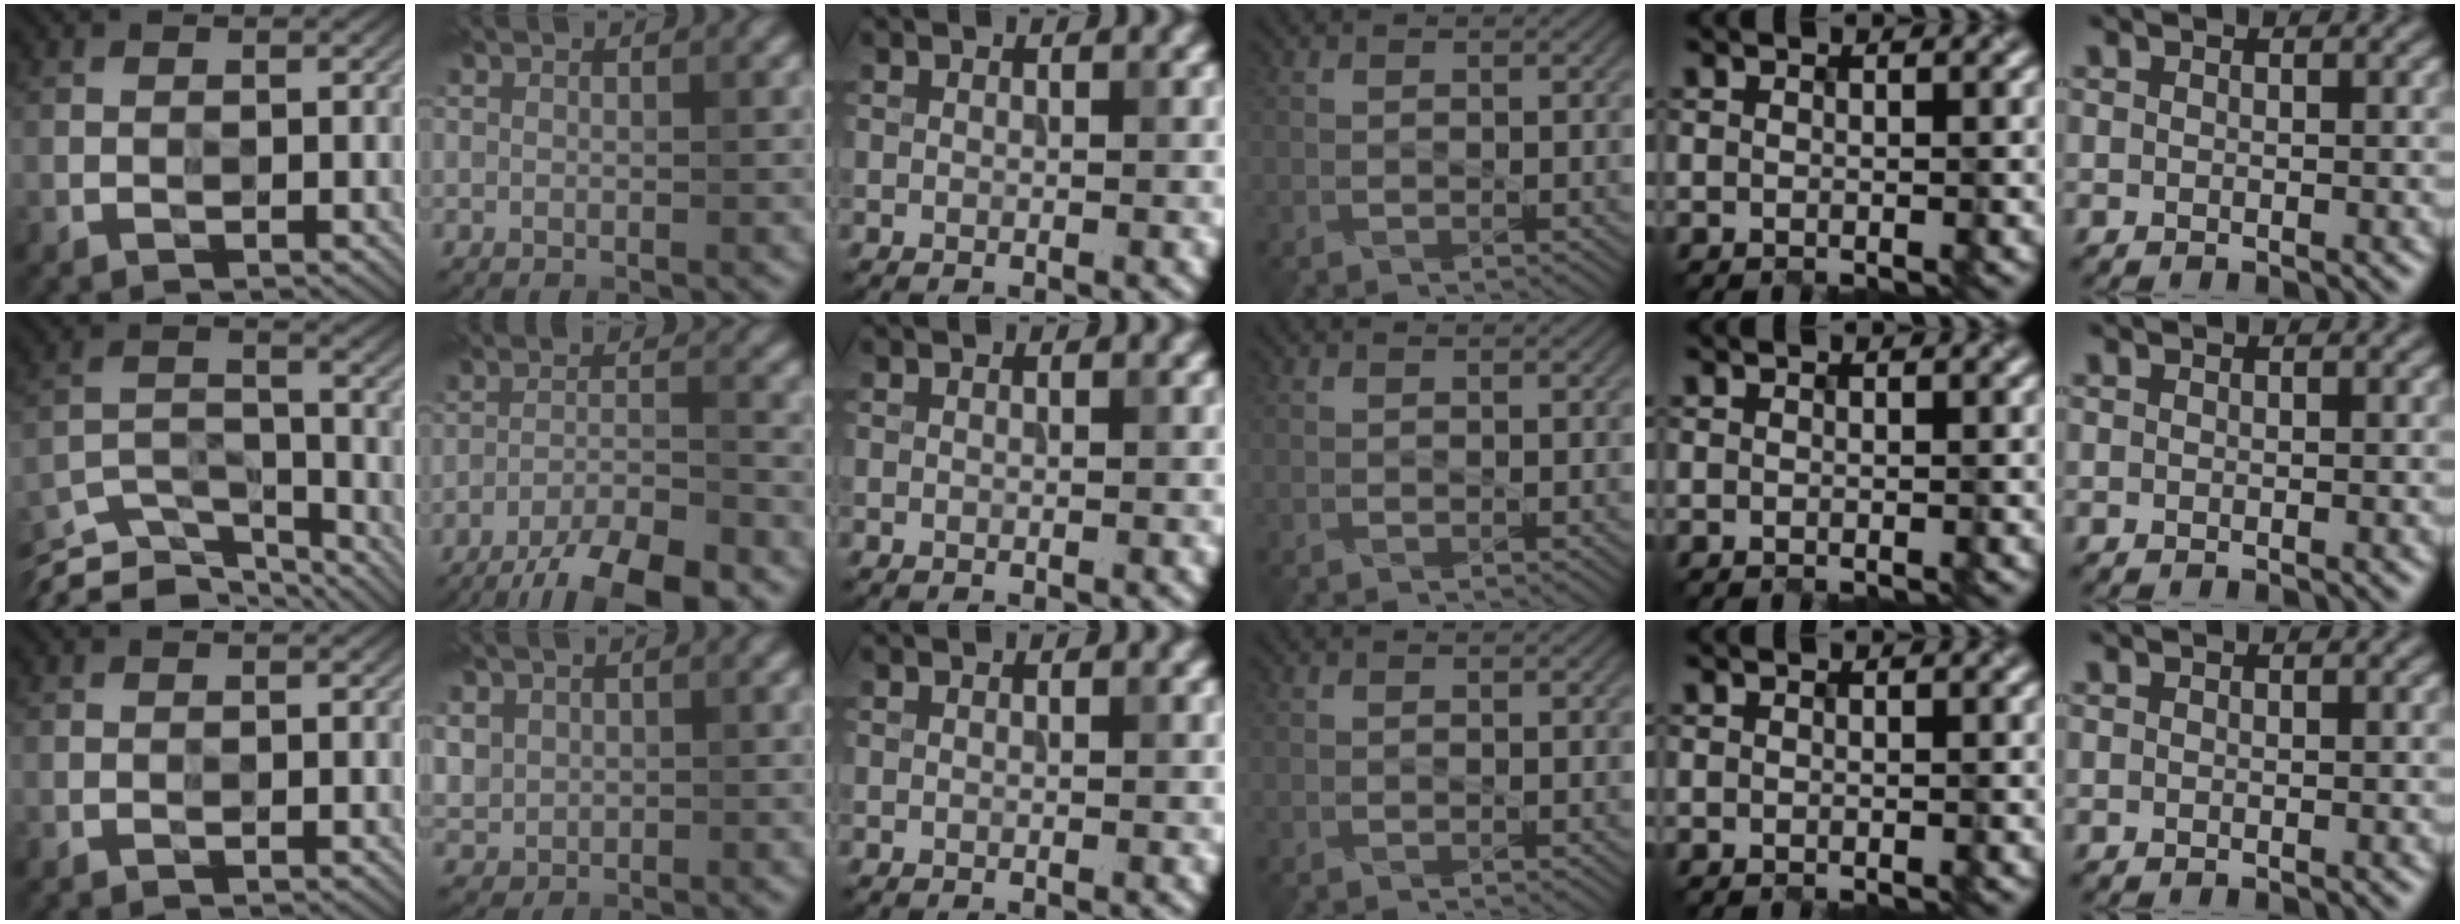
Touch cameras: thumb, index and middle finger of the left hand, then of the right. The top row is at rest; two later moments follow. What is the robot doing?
{"motion": "insert", "object": "pill capsule"}